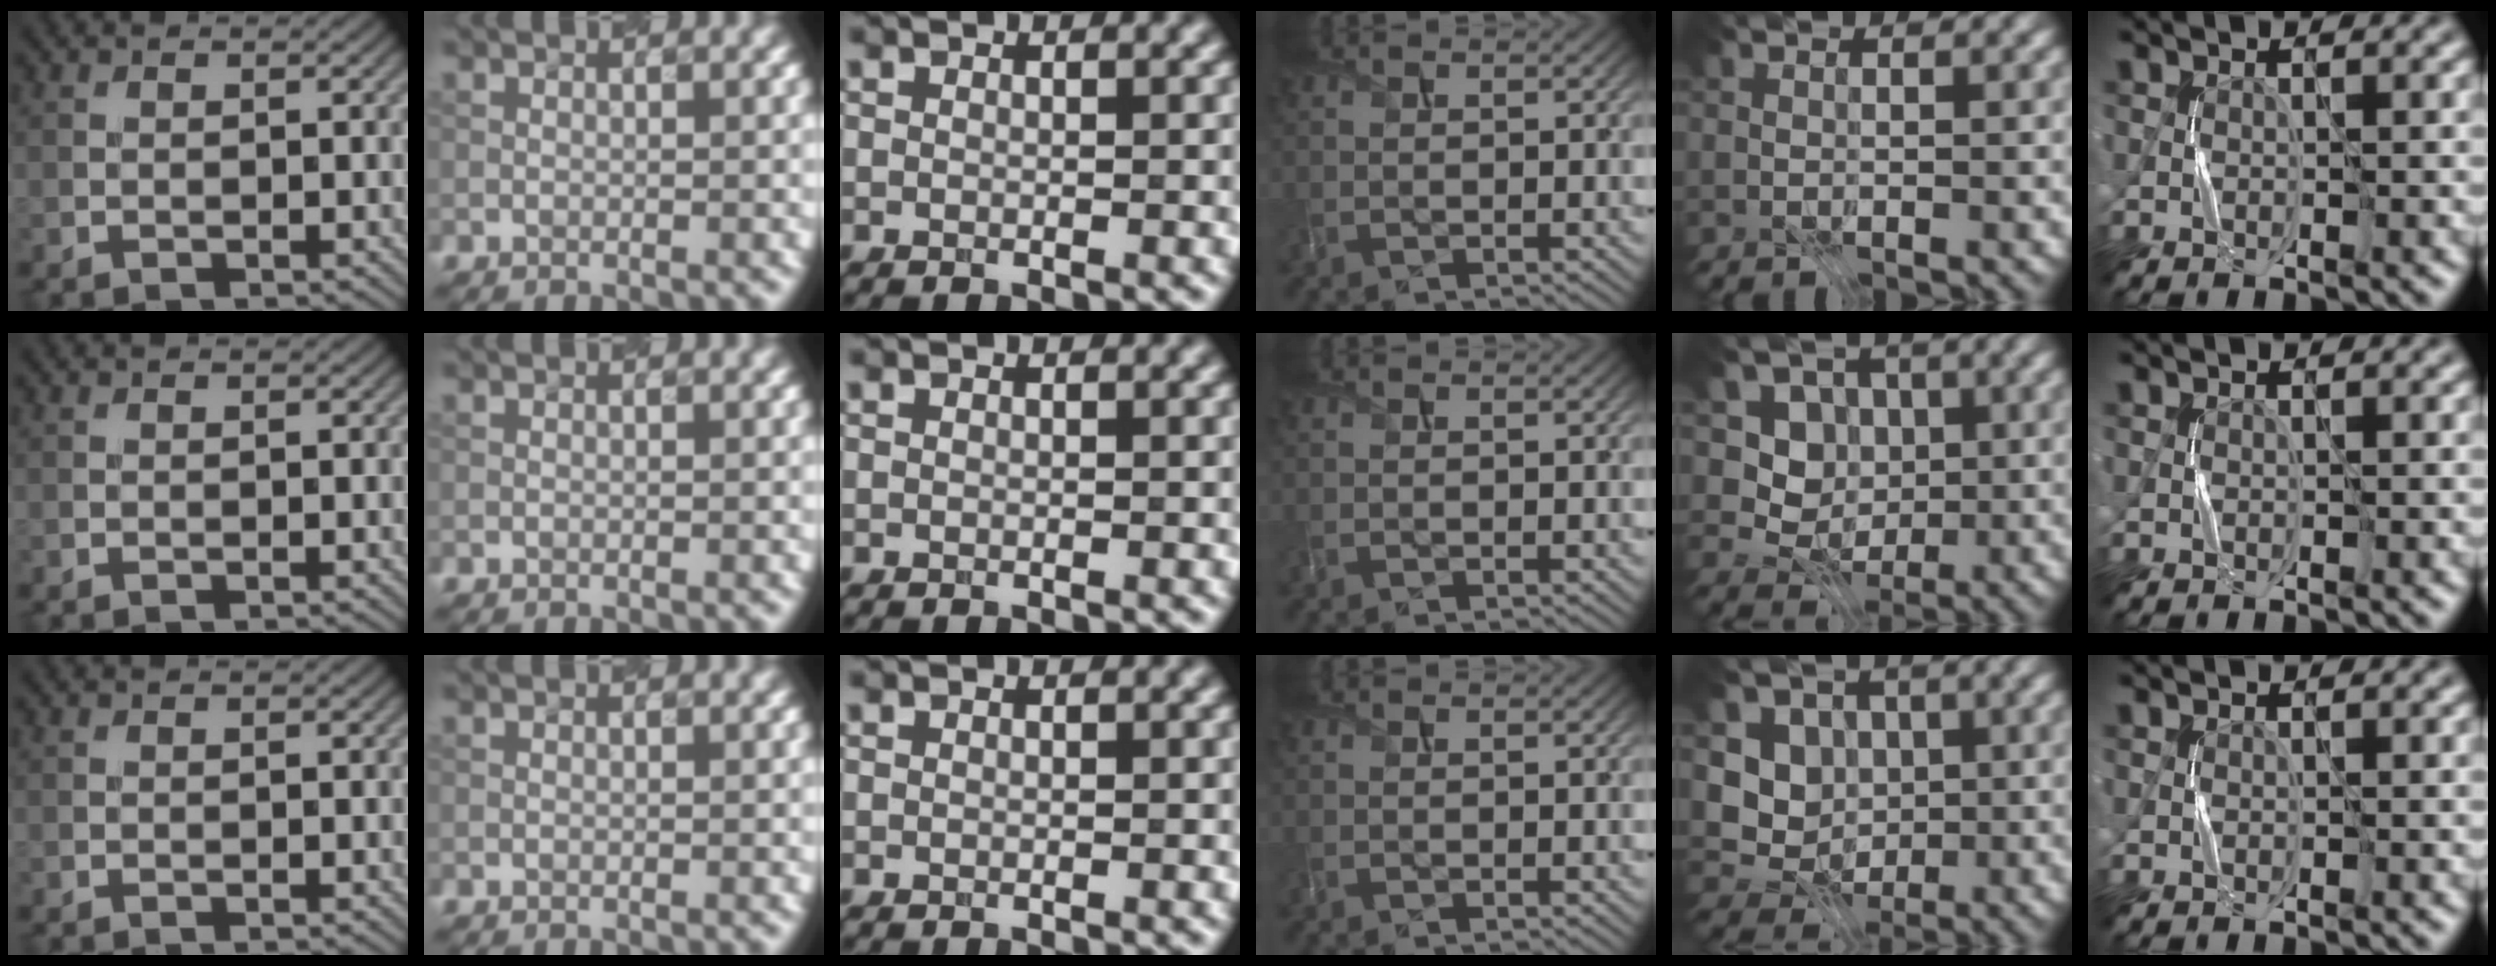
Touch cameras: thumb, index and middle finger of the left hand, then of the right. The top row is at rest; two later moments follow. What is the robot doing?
{"motion": "press", "object": "joystick"}